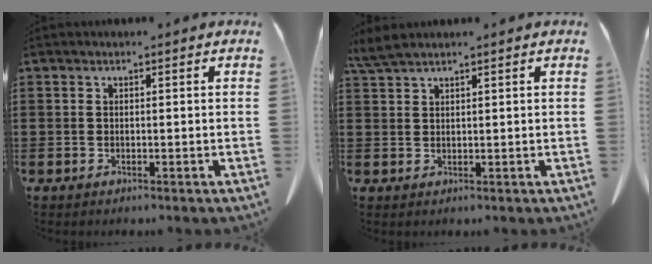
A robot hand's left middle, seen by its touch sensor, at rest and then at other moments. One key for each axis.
{"total": 2.7, "fx": 2.1, "fy": 0.2, "fz": 1.6, "tx": -0.038, "ty": -0.002, "tz": 0.041}